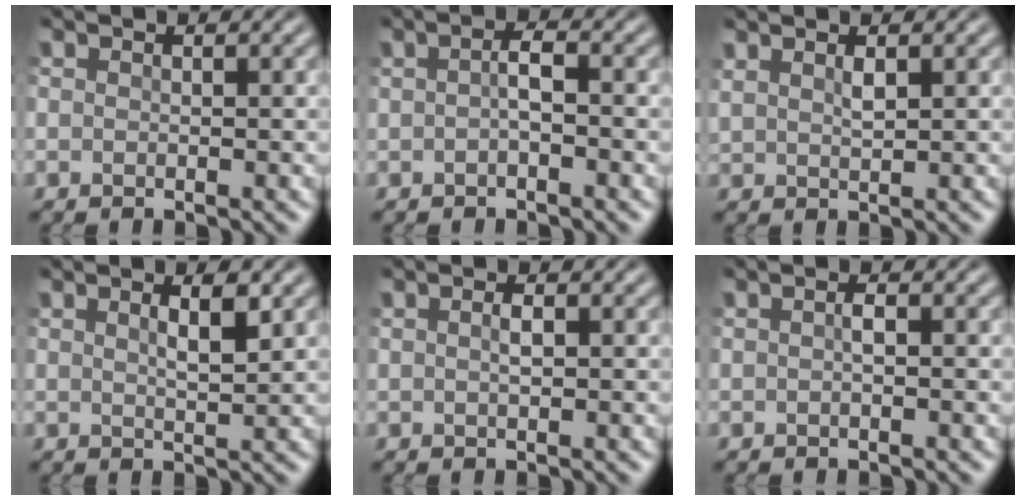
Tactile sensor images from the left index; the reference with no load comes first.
{"total": 1.7, "force": [-0.3, 0.6, 1.6], "torque": [-0.036, 0.004, -0.009]}
{"total": 1.4, "force": [0.8, 0.3, 1.0], "torque": [-0.026, -0.001, 0.018]}
{"total": 2.6, "force": [1.2, 0.6, 2.3], "torque": [-0.035, -0.001, 0.018]}
{"total": 1.1, "force": [0.2, 0.4, 1.0], "torque": [-0.027, 0.000, 0.004]}
{"total": 0.8, "force": [-0.1, 0.3, 0.8], "torque": [-0.021, 0.003, -0.003]}